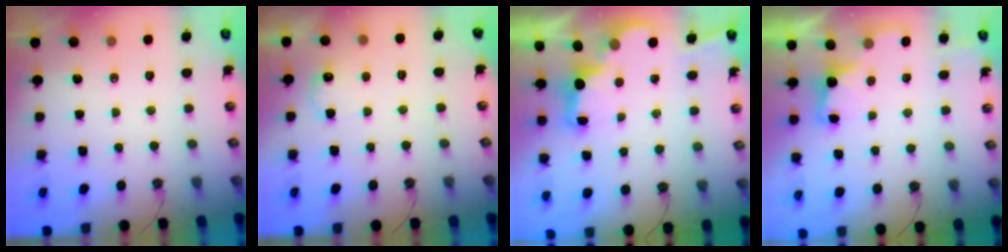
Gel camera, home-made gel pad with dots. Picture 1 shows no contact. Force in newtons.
{"total": 7.5, "press": 7.5, "slide": 0.5}
{"total": 2.8, "press": 2.6, "slide": 0.9}
{"total": 2.4, "press": 2.2, "slide": 1.0}